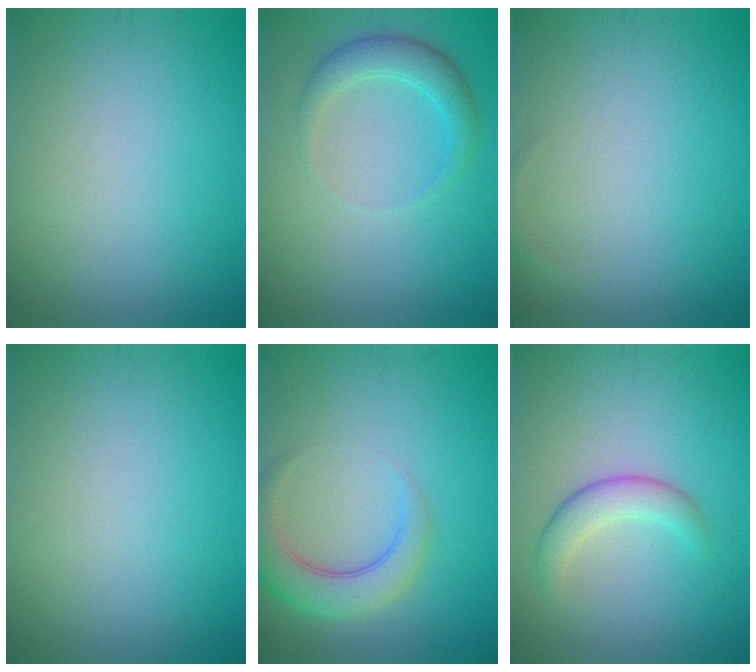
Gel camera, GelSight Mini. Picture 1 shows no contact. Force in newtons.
{"total": 2.7, "press": 2.7, "slide": 0.1}
{"total": 0.6, "press": 0.6, "slide": 0.1}
{"total": 0.0}
{"total": 4.4, "press": 4.4, "slide": 0.4}
{"total": 2.7, "press": 2.7, "slide": 0.1}